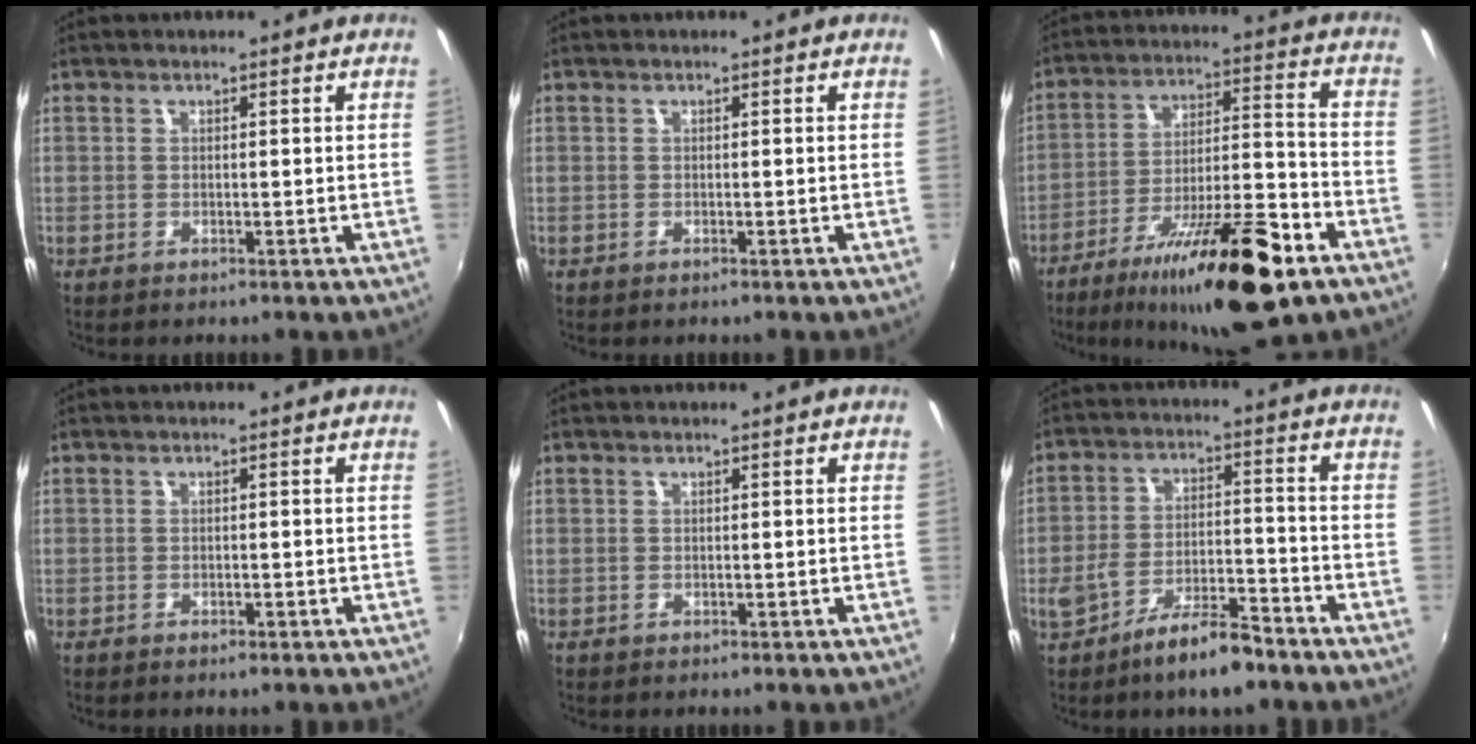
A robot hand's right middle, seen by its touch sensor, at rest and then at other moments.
{"total": 0.0}
{"total": 21.6, "force": [-13.2, 5.0, 16.3], "torque": [-0.277, -0.021, -0.210]}
{"total": 0.5, "force": [-0.1, 0.0, 0.5], "torque": [-0.007, -0.005, -0.002]}
{"total": 0.7, "force": [0.6, -0.4, 0.0], "torque": [0.002, -0.002, 0.010]}
{"total": 9.4, "force": [-6.8, 2.3, 6.1], "torque": [-0.119, -0.001, -0.110]}